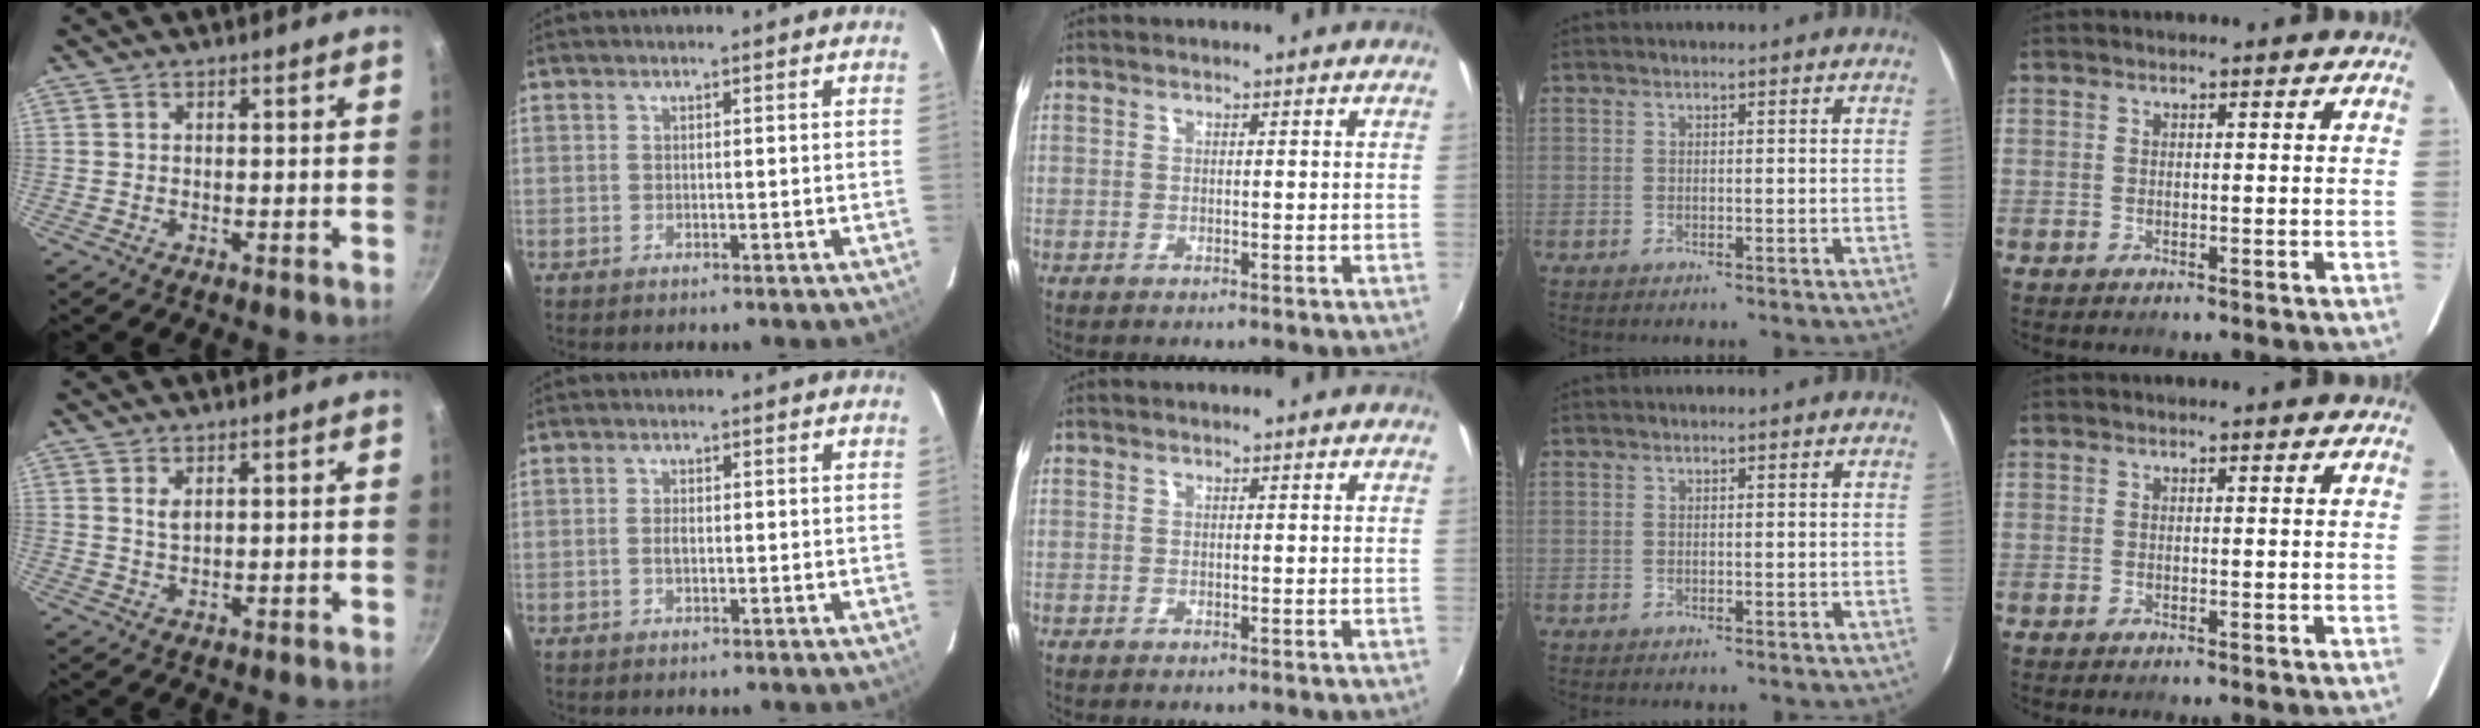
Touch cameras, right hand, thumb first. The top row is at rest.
{"thumb": {"total": 2.1, "force": [0.9, 1.1, 1.6], "torque": [-0.027, -0.005, 0.019]}, "index": {"total": 1.7, "force": [-0.2, 0.9, 1.4], "torque": [-0.028, 0.002, -0.005]}}